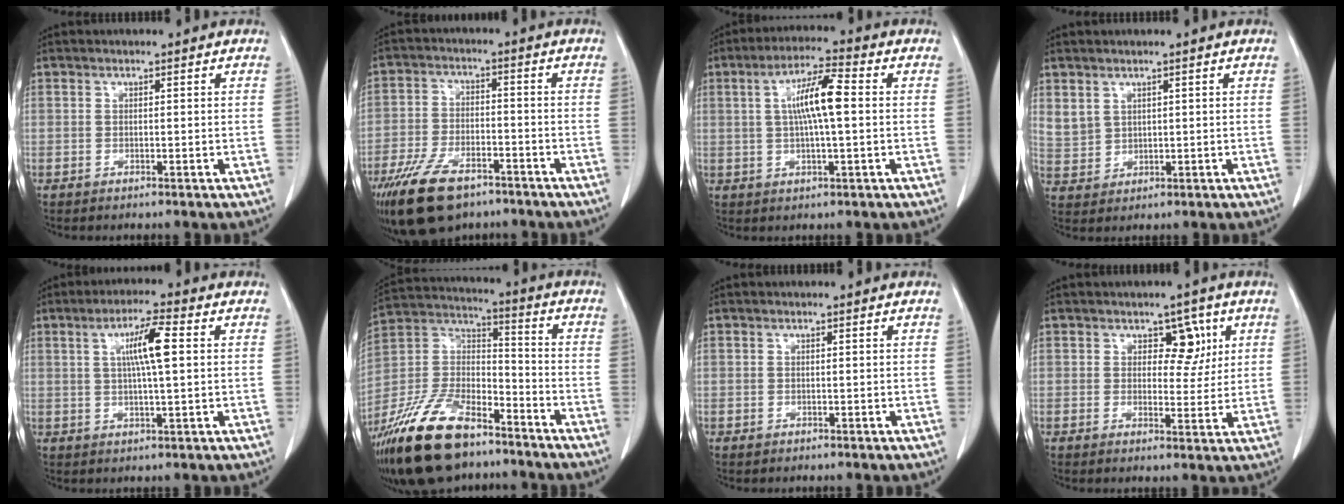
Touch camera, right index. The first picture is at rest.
{"total": 11.7, "force": [-8.0, 5.3, 6.7], "torque": [-0.129, -0.011, -0.138]}
{"total": 8.2, "force": [1.0, 1.0, 8.1], "torque": [-0.152, 0.011, 0.013]}
{"total": 4.5, "force": [2.5, 3.5, 1.2], "torque": [-0.032, 0.004, 0.065]}
{"total": 6.7, "force": [1.4, 0.3, 6.6], "torque": [-0.117, 0.006, 0.024]}
{"total": 20.1, "force": [-14.5, 8.0, 11.4], "torque": [-0.259, 0.001, -0.268]}
{"total": 0.6, "force": [-0.2, 0.5, -0.1], "torque": [0.001, 0.005, -0.003]}
{"total": 4.6, "force": [1.8, 2.9, 3.1], "torque": [-0.030, 0.005, 0.027]}